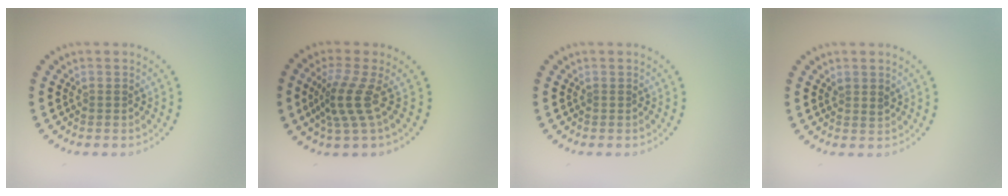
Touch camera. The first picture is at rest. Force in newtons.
{"total": 3.3, "press": 2.3, "slide": 2.4}
{"total": 0.0}
{"total": 1.0, "press": 0.9, "slide": 0.5}